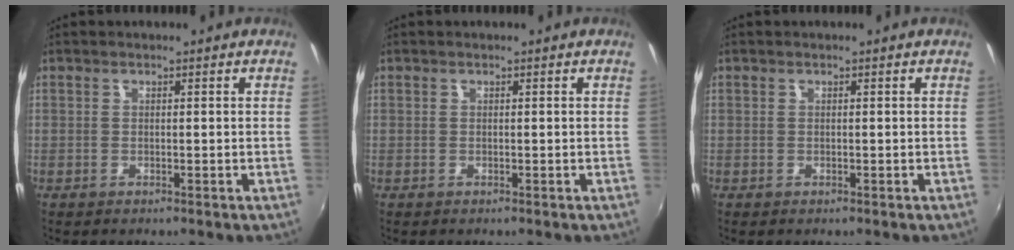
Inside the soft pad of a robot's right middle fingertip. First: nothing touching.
{"total": 0.0}
{"total": 0.0}